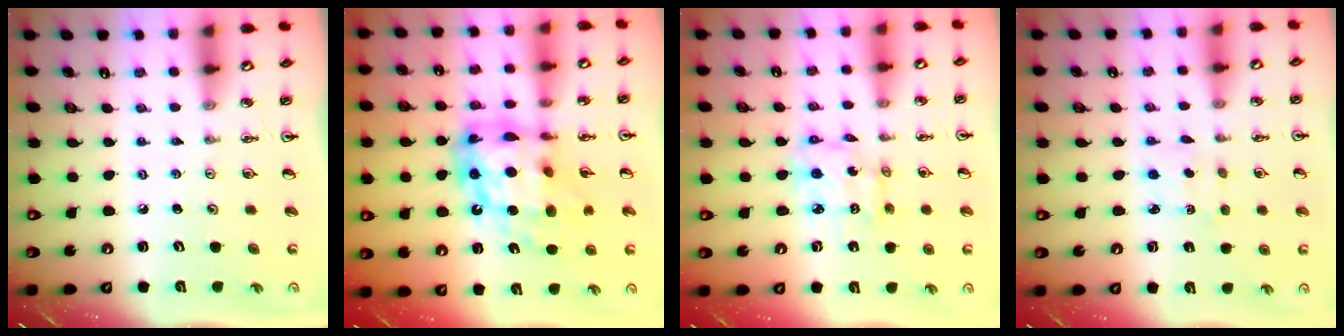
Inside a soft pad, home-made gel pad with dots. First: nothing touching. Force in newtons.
{"total": 17.5, "press": 17.4, "slide": 1.7}
{"total": 7.3, "press": 7.3, "slide": 0.5}
{"total": 2.5, "press": 2.4, "slide": 0.6}